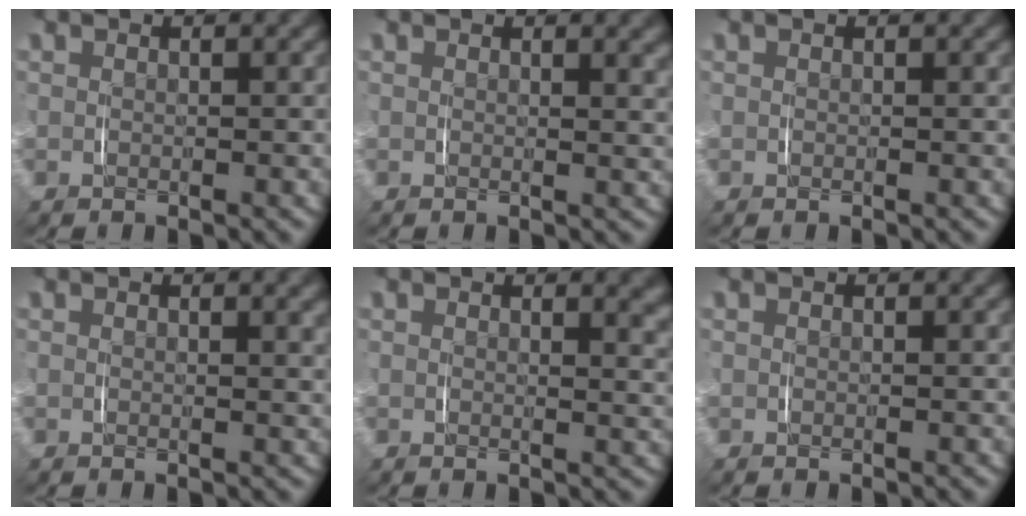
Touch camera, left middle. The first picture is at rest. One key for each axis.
{"total": 1.7, "fx": 1.2, "fy": 0.1, "fz": 1.2, "tx": -0.010, "ty": 0.003, "tz": 0.014}
{"total": 0.0}
{"total": 1.3, "fx": 0.9, "fy": 0.1, "fz": 1.0, "tx": -0.008, "ty": 0.003, "tz": 0.011}
{"total": 2.5, "fx": 1.8, "fy": 0.5, "fz": 1.6, "tx": -0.014, "ty": -0.001, "tz": 0.024}
{"total": 0.0}